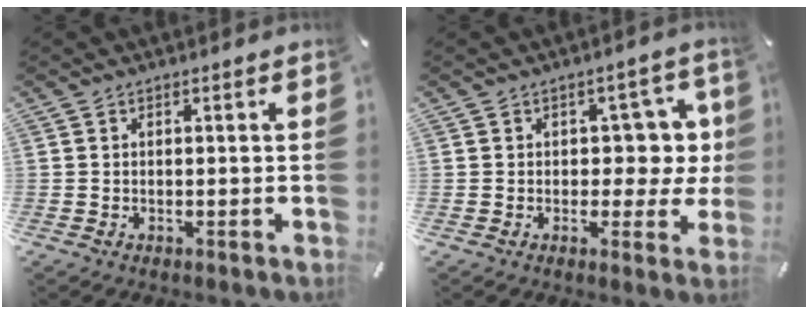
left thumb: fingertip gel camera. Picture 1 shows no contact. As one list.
[{"total": 7.5, "force": [1.4, 5.2, 5.2], "torque": [-0.058, -0.001, 0.020]}]